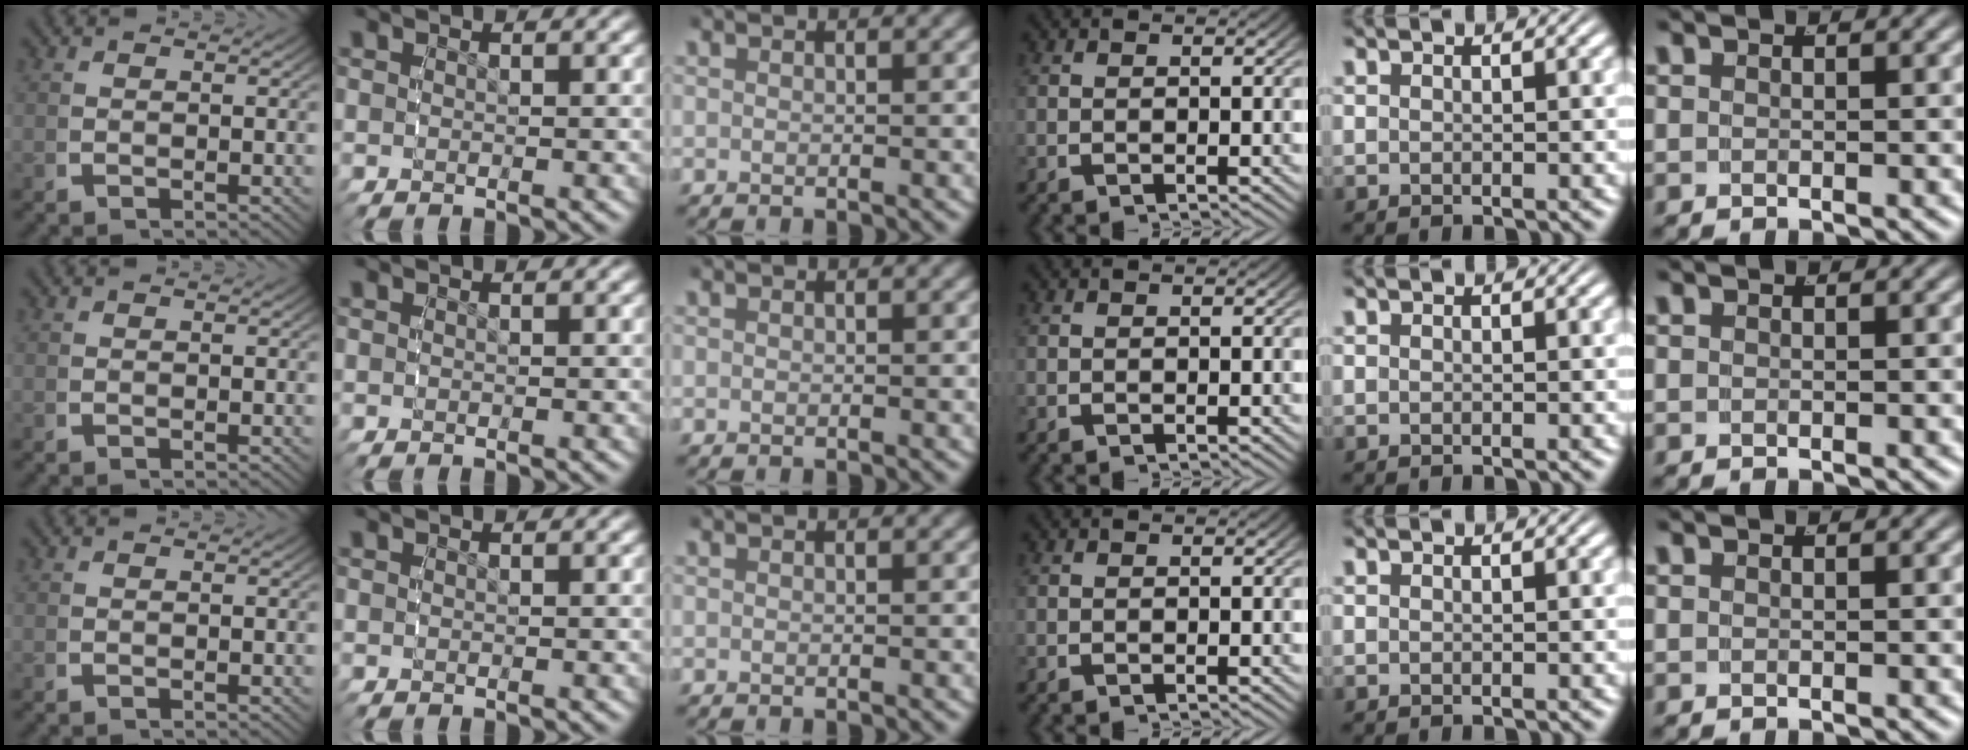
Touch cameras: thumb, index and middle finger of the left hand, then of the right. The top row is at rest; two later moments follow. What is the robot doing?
{"motion": "reach", "object": "toothpaste"}